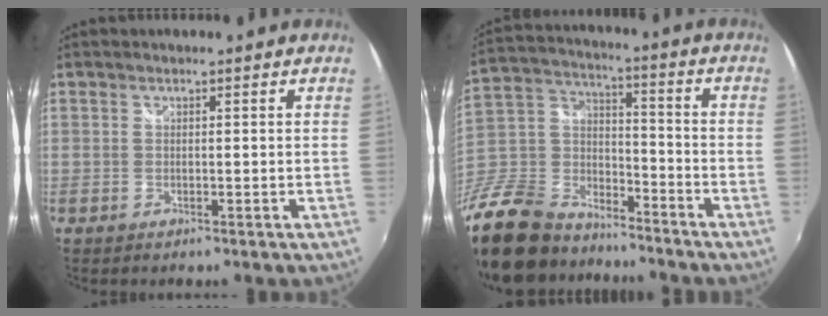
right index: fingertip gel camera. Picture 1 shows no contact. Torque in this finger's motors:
{"motor_torque": [-0.81, -0.94, -1.05, -0.21]}